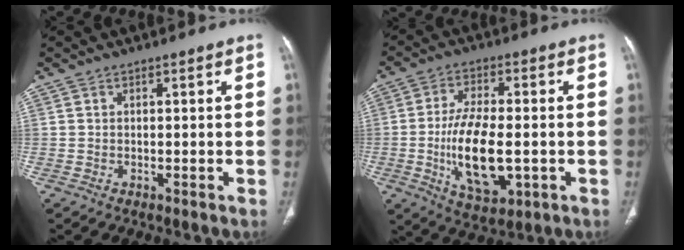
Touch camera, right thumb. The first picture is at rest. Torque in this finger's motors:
{"motor_torque": [2.56, 1.16, 1.42, -1.36, 0.55]}